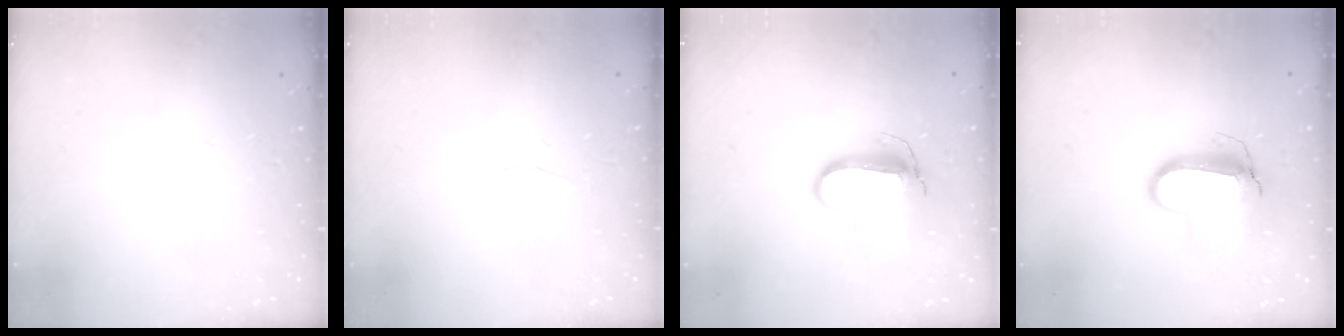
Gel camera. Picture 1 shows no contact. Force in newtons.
{"total": 2.8, "press": 2.7, "slide": 0.3}
{"total": 9.5, "press": 9.5, "slide": 0.8}
{"total": 11.1, "press": 11.0, "slide": 1.0}